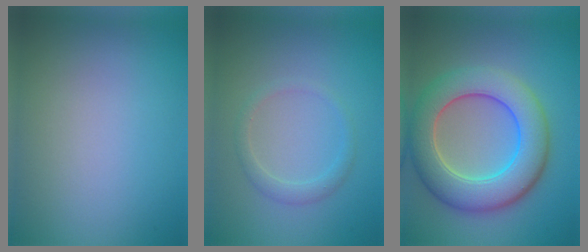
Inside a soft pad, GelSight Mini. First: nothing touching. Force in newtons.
{"total": 1.6, "press": 1.6, "slide": 0.1}
{"total": 8.8, "press": 8.8, "slide": 0.8}